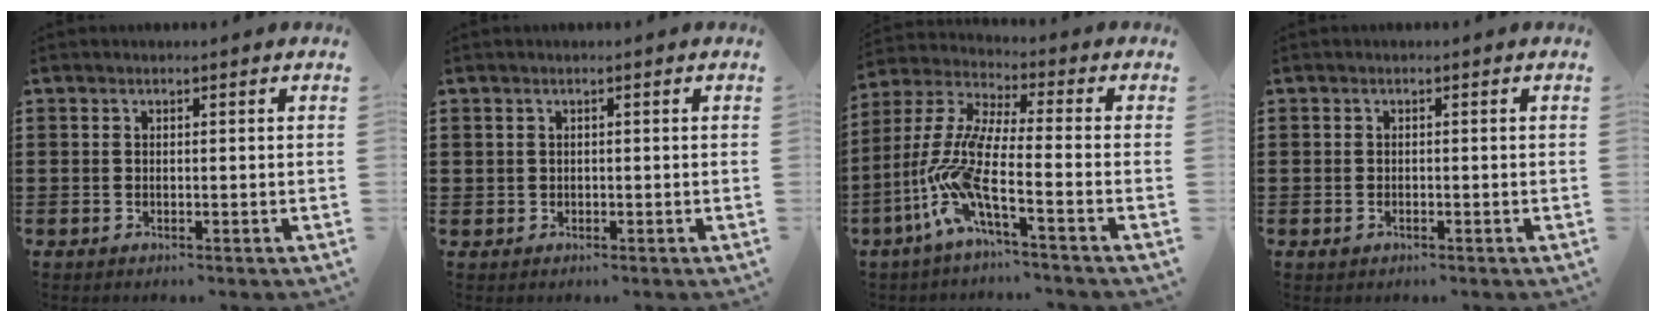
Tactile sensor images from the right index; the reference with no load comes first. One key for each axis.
{"total": 0.7, "fx": 0.2, "fy": 0.7, "fz": 0.1, "tx": -0.002, "ty": 0.007, "tz": 0.003}
{"total": 10.2, "fx": -5.2, "fy": 1.6, "fz": 8.7, "tx": -0.219, "ty": -0.026, "tz": -0.114}
{"total": 0.7, "fx": -0.4, "fy": 0.4, "fz": 0.4, "tx": -0.009, "ty": -0.002, "tz": -0.008}